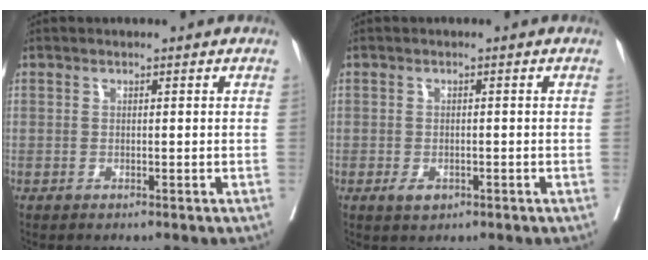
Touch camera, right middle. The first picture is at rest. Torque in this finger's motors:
{"motor_torque": [0.40, -0.28, 0.15, 0.02]}